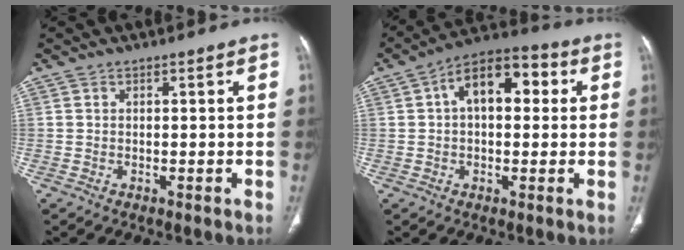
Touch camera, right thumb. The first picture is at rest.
{"total": 12.3, "force": [2.7, 7.0, 9.7], "torque": [-0.127, 0.033, 0.032]}